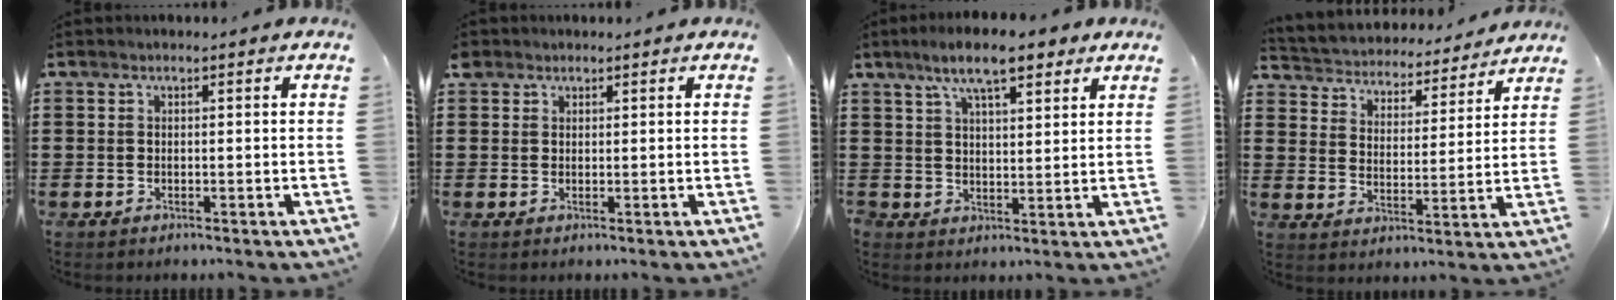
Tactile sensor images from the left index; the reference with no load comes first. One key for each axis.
{"total": 1.5, "fx": 1.1, "fy": 1.0, "fz": 0.2, "tx": -0.009, "ty": 0.006, "tz": 0.021}
{"total": 8.0, "fx": 5.7, "fy": 2.6, "fz": 5.0, "tx": -0.112, "ty": 0.005, "tz": 0.103}
{"total": 3.7, "fx": 3.7, "fy": 0.3, "fz": -0.3, "tx": -0.020, "ty": -0.035, "tz": 0.055}